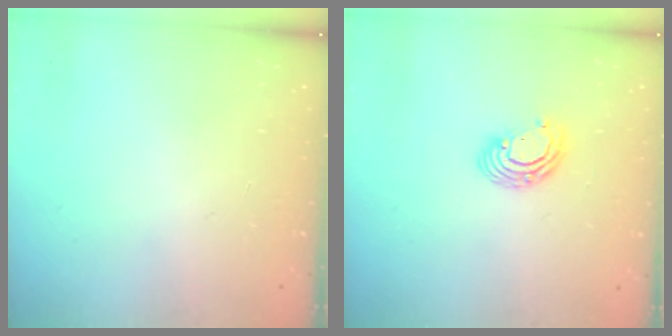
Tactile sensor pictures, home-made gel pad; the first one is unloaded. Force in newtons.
{"total": 6.7, "press": 6.6, "slide": 0.7}